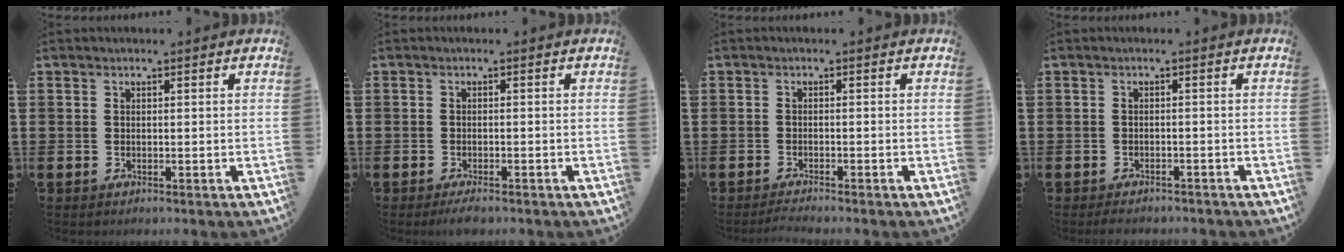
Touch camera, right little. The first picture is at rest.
{"total": 1.3, "force": [-0.9, 0.3, 0.9], "torque": [-0.018, 0.000, -0.019]}
{"total": 1.1, "force": [-0.9, -0.1, 0.5], "torque": [-0.009, -0.001, -0.018]}
{"total": 1.2, "force": [-1.2, 0.2, 0.2], "torque": [-0.008, 0.000, -0.024]}